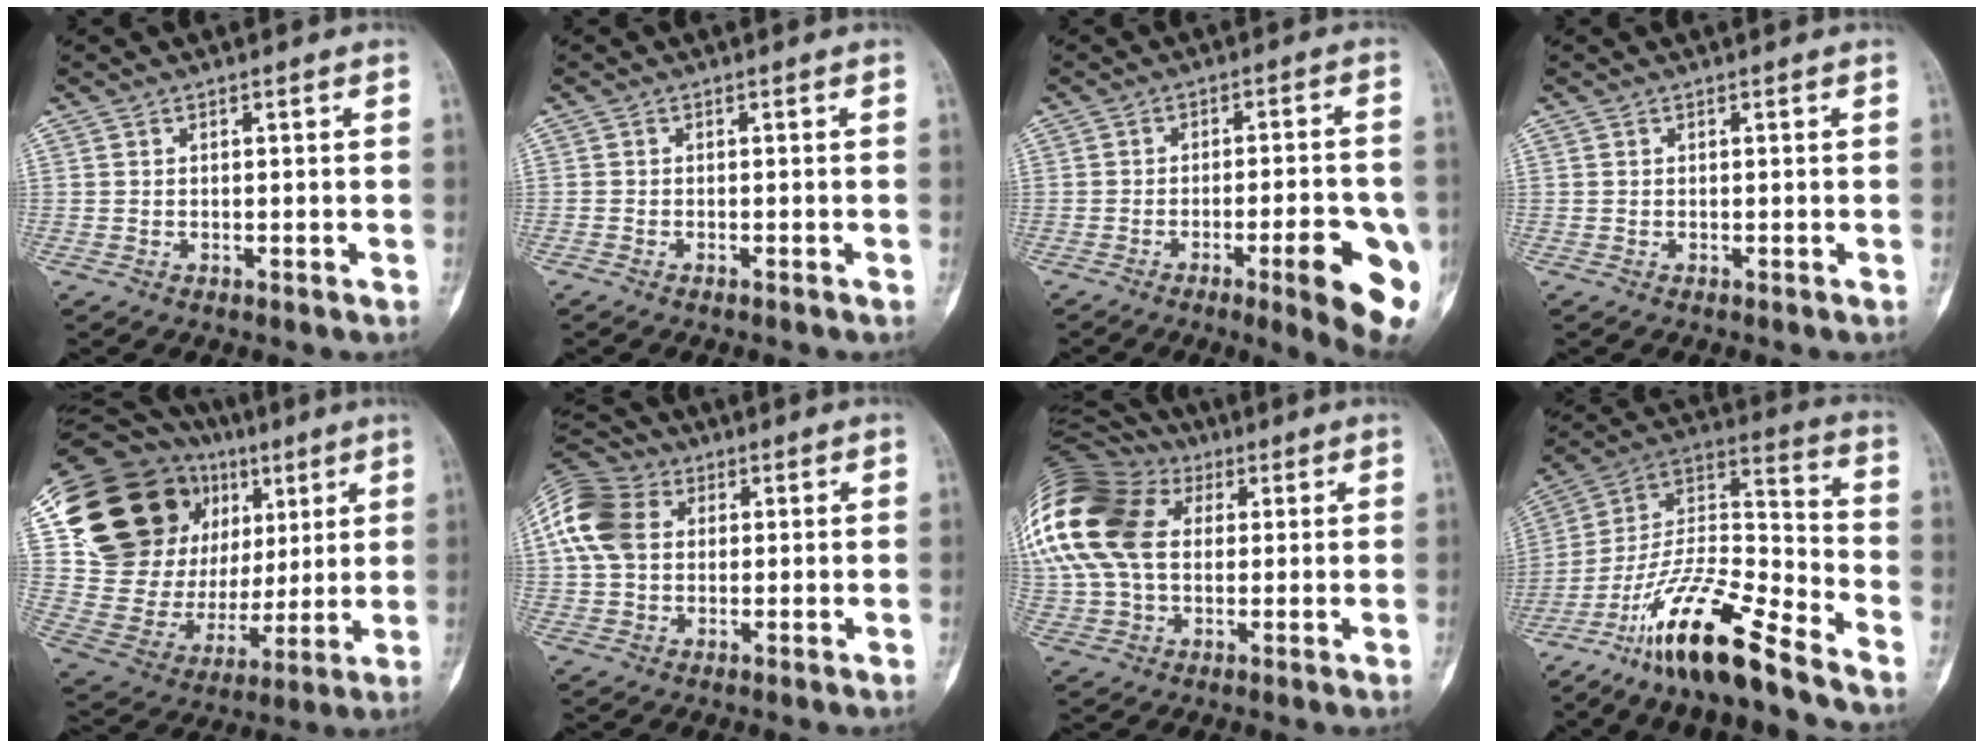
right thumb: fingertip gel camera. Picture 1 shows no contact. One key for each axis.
{"total": 0.6, "fx": -0.6, "fy": 0.0, "fz": 0.2, "tx": -0.004, "ty": 0.002, "tz": -0.011}
{"total": 13.1, "fx": -4.9, "fy": 2.5, "fz": 11.9, "tx": -0.142, "ty": 0.007, "tz": -0.062}
{"total": 0.0}
{"total": 29.2, "fx": 11.9, "fy": 20.2, "fz": 17.5, "tx": -0.266, "ty": 0.030, "tz": 0.225}
{"total": 12.5, "fx": 2.9, "fy": 9.4, "fz": 7.7, "tx": -0.152, "ty": 0.018, "tz": 0.045}
{"total": 27.3, "fx": 7.0, "fy": 19.4, "fz": 17.9, "tx": -0.428, "ty": 0.065, "tz": 0.139}
{"total": 19.7, "fx": -14.1, "fy": 3.7, "fz": 13.3, "tx": -0.251, "ty": 0.077, "tz": -0.259}